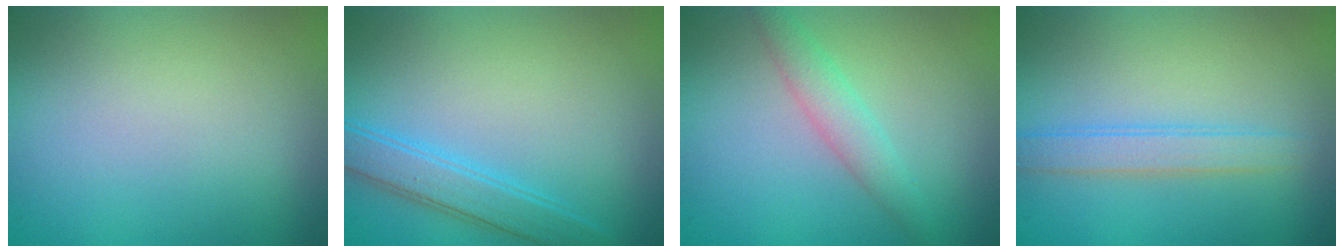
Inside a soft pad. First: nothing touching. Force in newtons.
{"total": 3.0, "press": 3.0, "slide": 0.0}
{"total": 2.3, "press": 2.3, "slide": 0.1}
{"total": 2.4, "press": 2.3, "slide": 0.2}